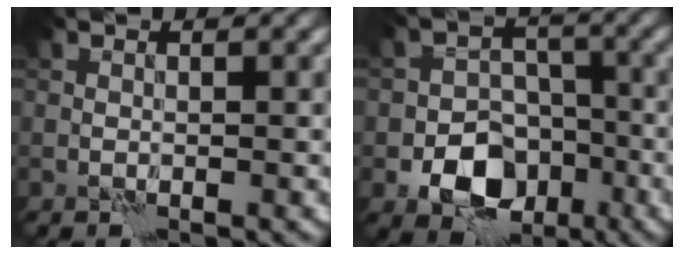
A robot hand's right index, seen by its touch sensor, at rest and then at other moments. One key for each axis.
{"total": 7.9, "fx": -3.5, "fy": 5.8, "fz": 4.1, "tx": -0.048, "ty": -0.007, "tz": -0.061}